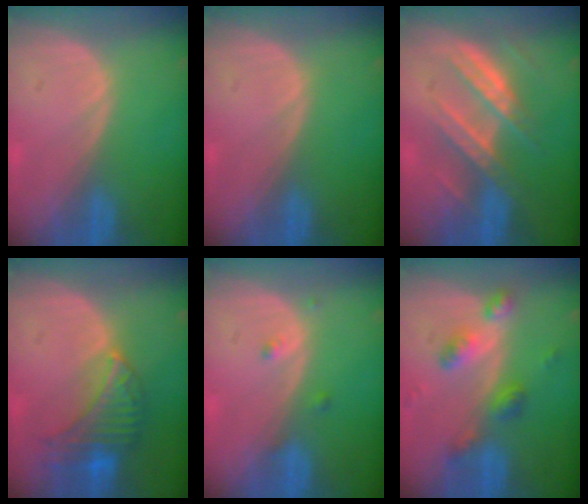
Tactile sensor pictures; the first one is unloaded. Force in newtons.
{"total": 0.0}
{"total": 7.2, "press": 7.1, "slide": 1.4}
{"total": 8.1, "press": 7.2, "slide": 3.6}
{"total": 1.3, "press": 1.3, "slide": 0.0}
{"total": 6.1, "press": 5.4, "slide": 2.9}